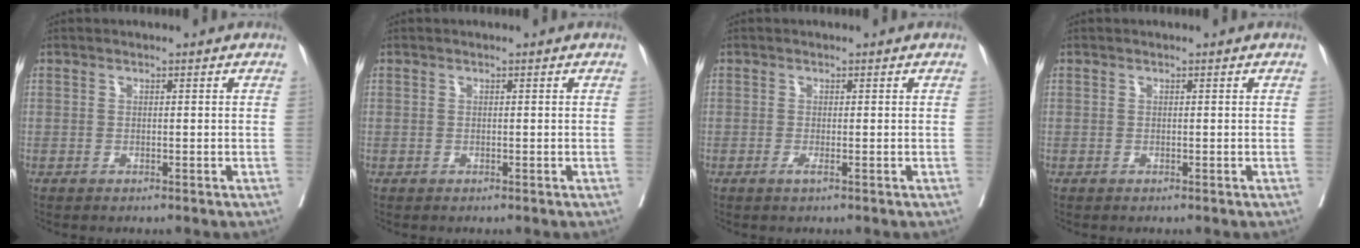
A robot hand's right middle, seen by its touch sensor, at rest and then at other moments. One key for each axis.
{"total": 0.0}
{"total": 0.8, "fx": -0.3, "fy": -0.3, "fz": 0.7, "tx": -0.015, "ty": -0.003, "tz": -0.006}
{"total": 0.0}